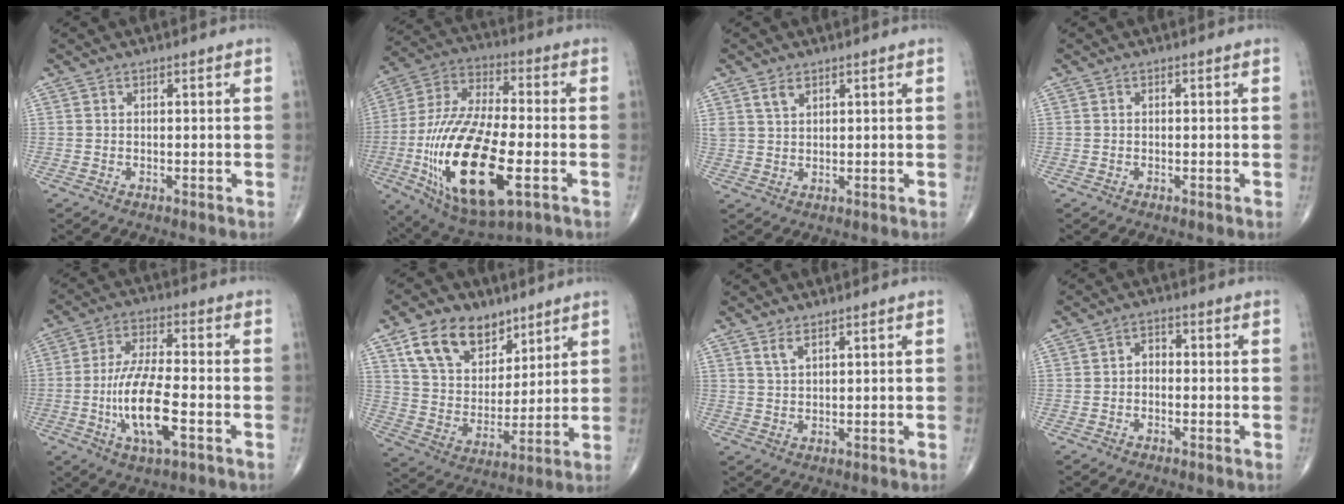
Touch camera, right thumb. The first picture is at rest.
{"total": 25.6, "force": [-7.0, 10.4, 22.4], "torque": [-0.475, -0.002, -0.111]}
{"total": 3.0, "force": [1.9, 1.7, 1.6], "torque": [-0.027, -0.007, 0.044]}
{"total": 0.0}
{"total": 12.7, "force": [-3.6, 4.2, 11.5], "torque": [-0.224, 0.014, -0.066]}
{"total": 15.3, "force": [9.0, 10.0, 7.4], "torque": [-0.096, -0.035, 0.168]}
{"total": 2.5, "force": [1.8, 0.9, 1.5], "torque": [-0.030, -0.009, 0.040]}
{"total": 2.4, "force": [-0.5, 1.7, 1.5], "torque": [-0.012, 0.015, -0.019]}